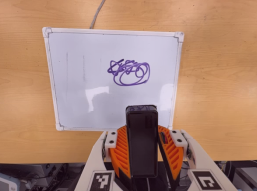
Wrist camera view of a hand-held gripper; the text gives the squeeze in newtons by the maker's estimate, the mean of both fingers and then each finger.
{"total": 5.7, "left": 4.8, "right": 6.7}